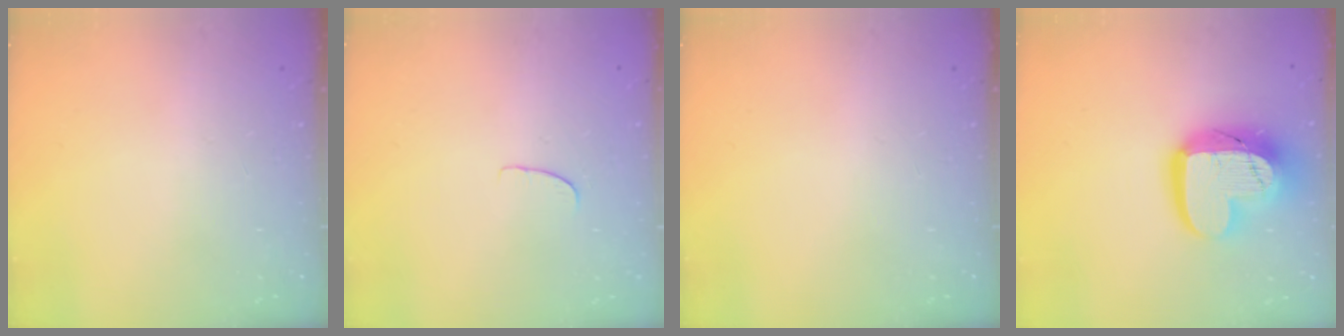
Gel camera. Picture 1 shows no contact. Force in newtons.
{"total": 5.4, "press": 5.4, "slide": 0.3}
{"total": 0.0}
{"total": 19.0, "press": 19.0, "slide": 1.6}